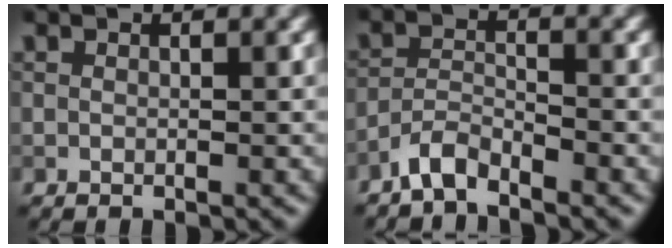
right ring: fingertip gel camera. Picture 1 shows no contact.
{"total": 2.7, "force": [-2.4, 0.6, 1.1], "torque": [-0.022, 0.007, -0.054]}